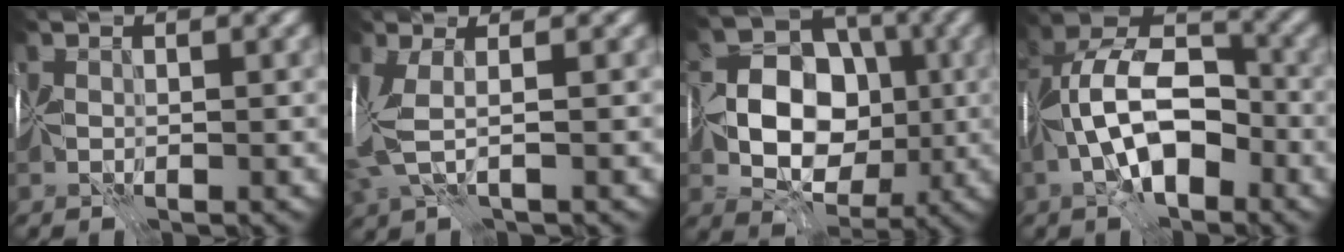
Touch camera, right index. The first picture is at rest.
{"total": 3.8, "force": [0.2, 1.3, 3.5], "torque": [-0.090, 0.004, -0.001]}
{"total": 8.5, "force": [-0.7, 6.7, 5.2], "torque": [-0.063, 0.009, -0.018]}
{"total": 10.4, "force": [-2.7, 5.5, 8.5], "torque": [-0.144, 0.025, -0.051]}